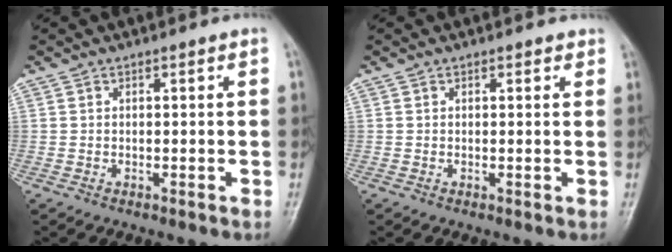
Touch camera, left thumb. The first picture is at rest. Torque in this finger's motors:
{"motor_torque": [-0.12, -0.14, -0.04, -0.07, 0.01]}